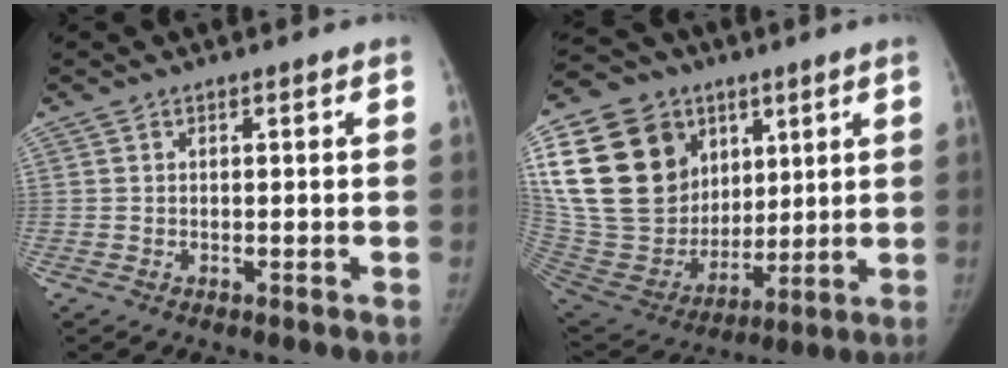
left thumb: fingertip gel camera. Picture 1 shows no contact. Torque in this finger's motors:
{"motor_torque": [0.87, 0.85, 1.39, -1.39, 0.61]}